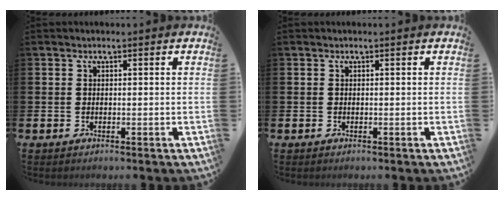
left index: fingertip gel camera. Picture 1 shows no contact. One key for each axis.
{"total": 0.0}